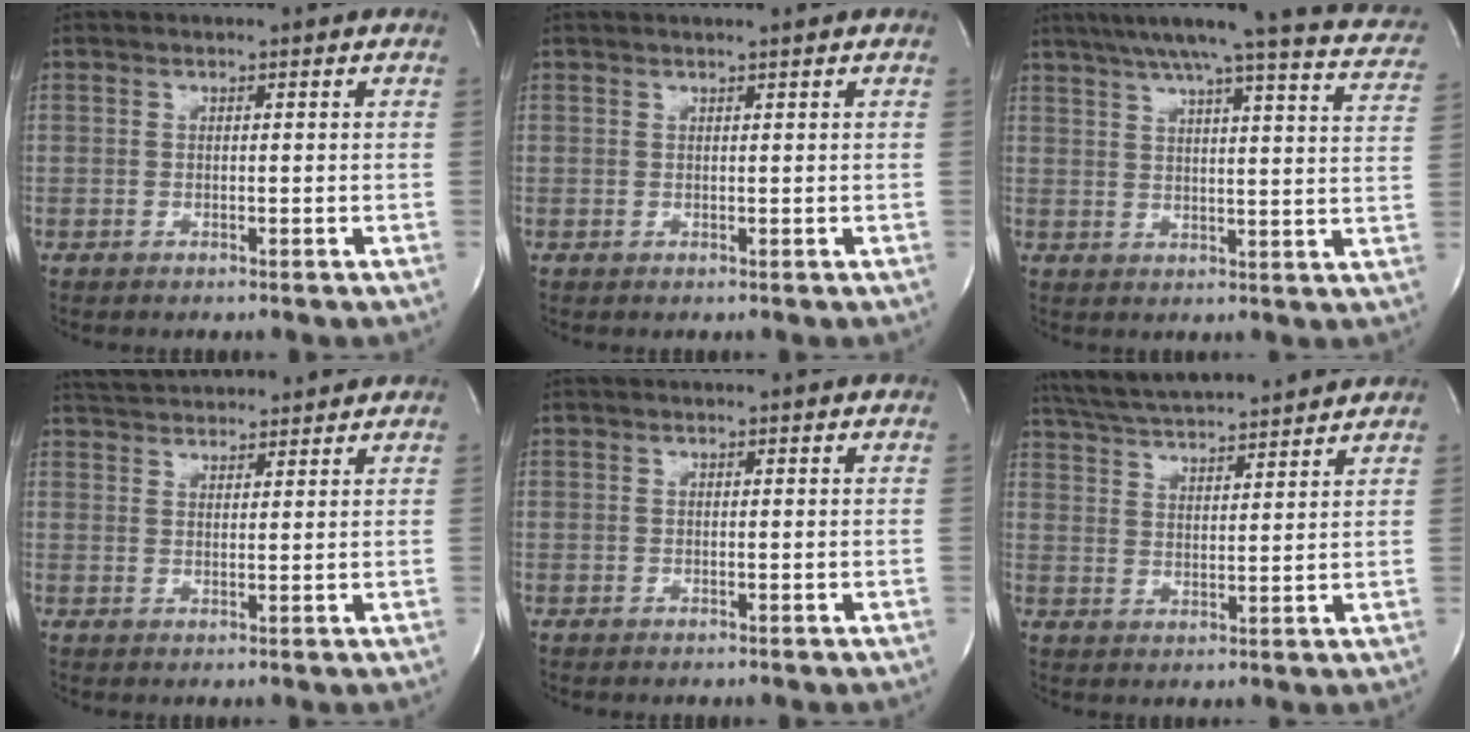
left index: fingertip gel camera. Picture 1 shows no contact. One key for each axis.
{"total": 1.1, "fx": 0.9, "fy": -0.4, "fz": 0.6, "tx": -0.014, "ty": -0.004, "tz": 0.022}
{"total": 20.0, "fx": 17.0, "fy": 1.4, "fz": 10.4, "tx": -0.146, "ty": -0.021, "tz": 0.196}
{"total": 6.2, "fx": 6.0, "fy": 0.6, "fz": 1.4, "tx": -0.031, "ty": 0.032, "tz": 0.095}
{"total": 0.0}
{"total": 13.7, "fx": 12.7, "fy": 0.5, "fz": 5.2, "tx": -0.105, "ty": 0.021, "tz": 0.201}